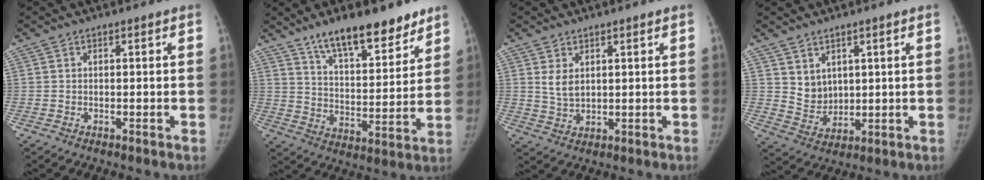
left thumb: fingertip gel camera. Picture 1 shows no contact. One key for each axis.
{"total": 16.7, "fx": 12.2, "fy": 5.7, "fz": 9.9, "tx": -0.113, "ty": -0.072, "tz": 0.203}
{"total": 5.0, "fx": 2.2, "fy": 2.9, "fz": 3.4, "tx": -0.053, "ty": -0.020, "tz": 0.052}
{"total": 2.6, "fx": 1.3, "fy": 2.1, "fz": 0.9, "tx": -0.006, "ty": -0.013, "tz": 0.032}